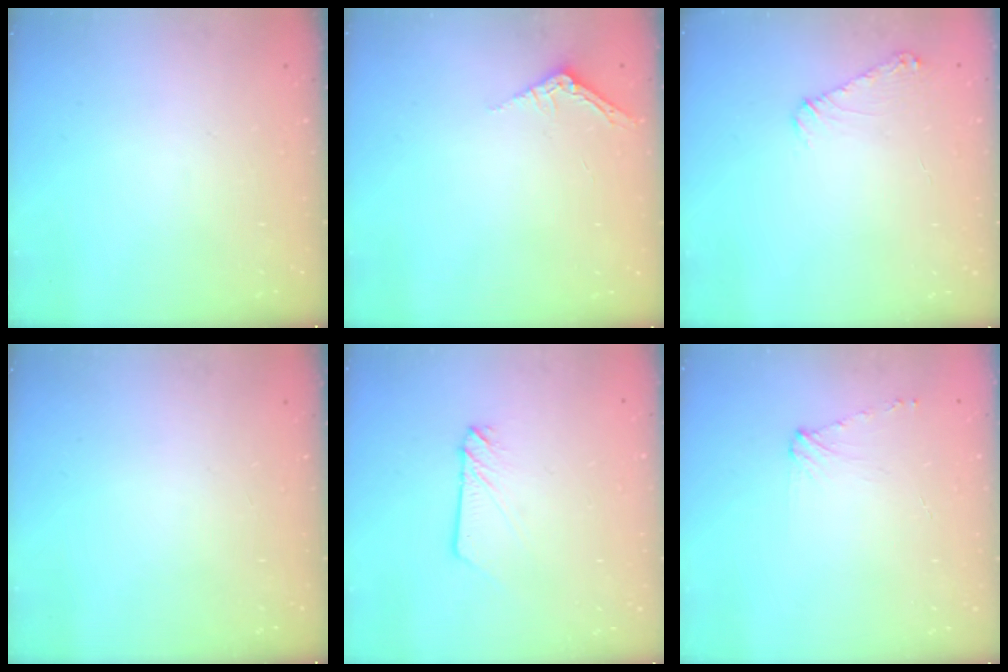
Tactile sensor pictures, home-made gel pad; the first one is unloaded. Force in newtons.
{"total": 2.5, "press": 2.5, "slide": 0.2}
{"total": 6.4, "press": 6.4, "slide": 0.7}
{"total": 0.0}
{"total": 3.0, "press": 3.0, "slide": 0.2}
{"total": 4.3, "press": 4.2, "slide": 0.6}